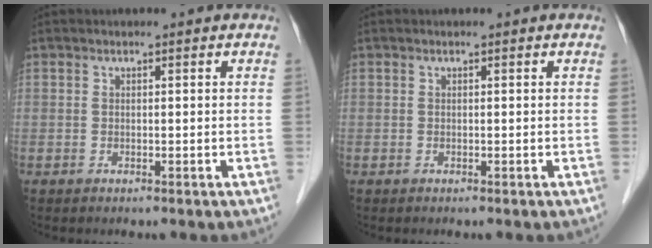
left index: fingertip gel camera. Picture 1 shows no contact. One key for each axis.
{"total": 0.0}